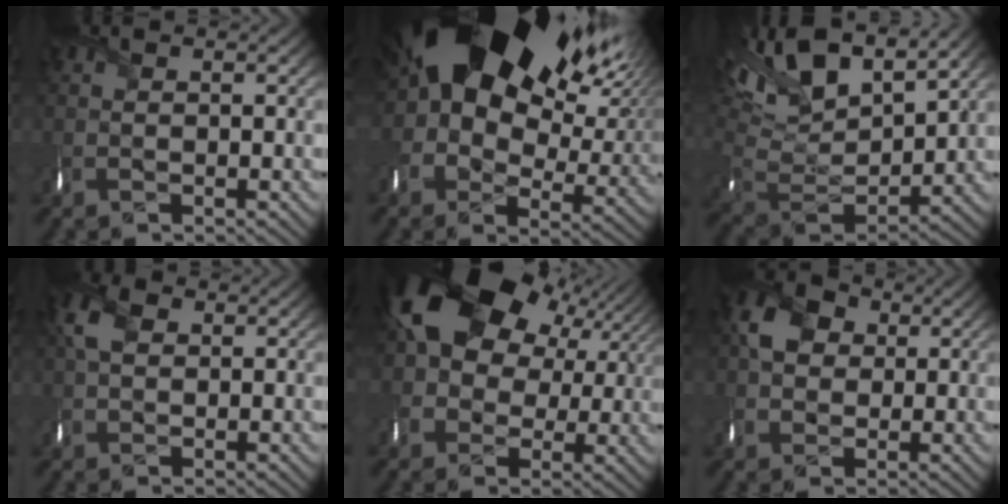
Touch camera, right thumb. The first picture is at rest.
{"total": 21.0, "force": [8.3, 12.7, 14.6], "torque": [-0.240, 0.004, 0.154]}
{"total": 16.5, "force": [9.5, 6.9, 11.6], "torque": [-0.265, 0.030, 0.158]}
{"total": 4.4, "force": [1.4, 2.9, 3.0], "torque": [-0.078, 0.012, 0.020]}
{"total": 17.1, "force": [5.3, 12.1, 10.8], "torque": [-0.192, 0.010, 0.099]}
{"total": 5.7, "force": [1.5, 4.7, 3.0], "torque": [-0.066, 0.013, 0.019]}